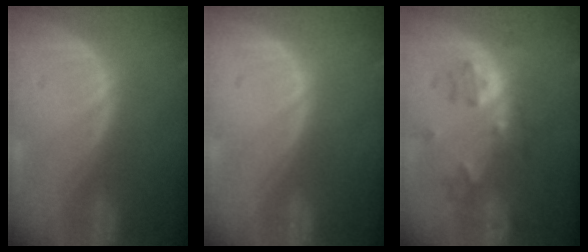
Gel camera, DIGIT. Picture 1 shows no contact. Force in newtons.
{"total": 0.0}
{"total": 5.4, "press": 5.4, "slide": 0.5}